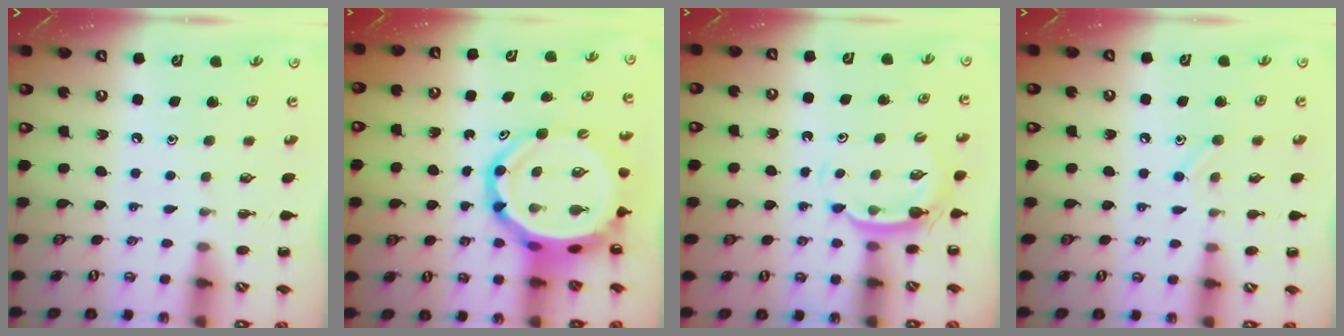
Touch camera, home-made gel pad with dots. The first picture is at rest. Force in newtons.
{"total": 11.0, "press": 10.6, "slide": 3.0}
{"total": 5.5, "press": 5.5, "slide": 0.7}
{"total": 7.3, "press": 7.0, "slide": 2.2}